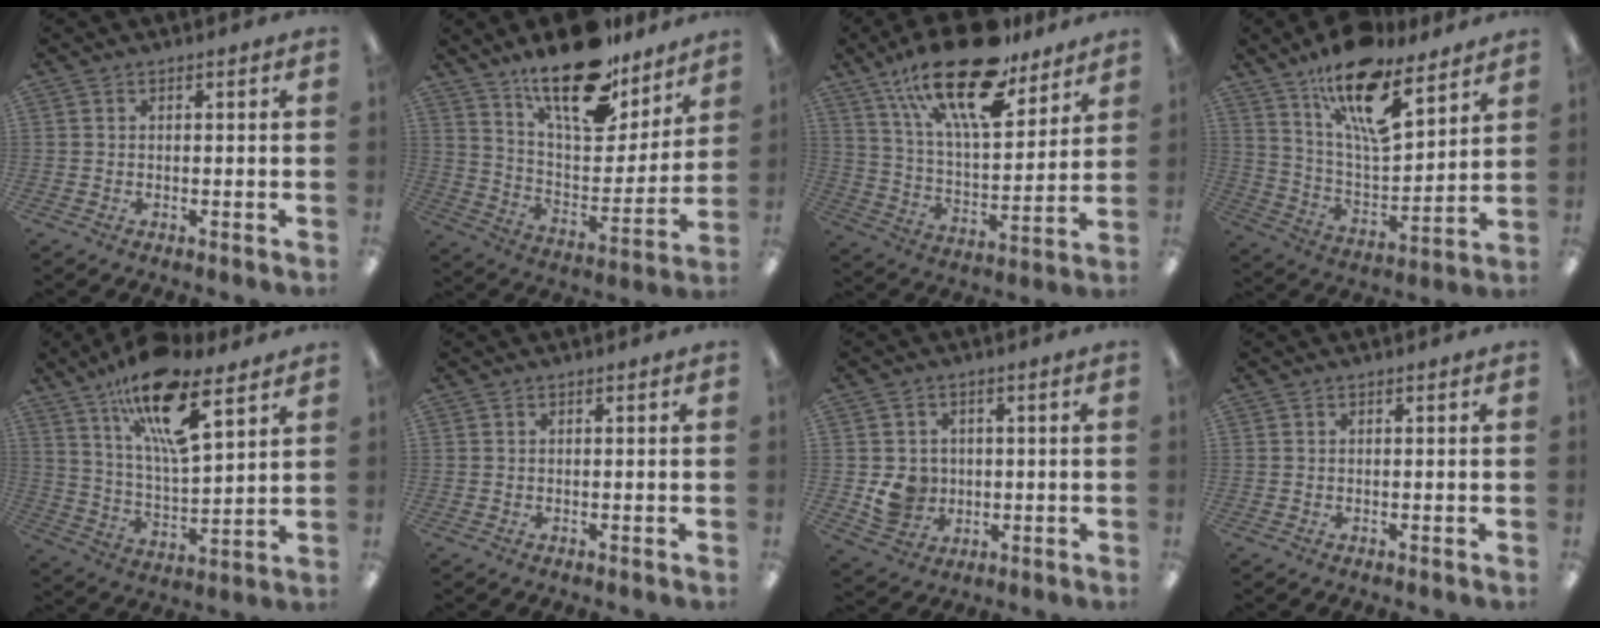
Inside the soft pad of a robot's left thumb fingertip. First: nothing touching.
{"total": 21.9, "force": [16.8, 8.1, 11.6], "torque": [-0.186, -0.107, 0.288]}
{"total": 24.0, "force": [16.4, 8.7, 15.2], "torque": [-0.256, -0.090, 0.280]}
{"total": 18.8, "force": [13.3, 6.7, 11.6], "torque": [-0.196, -0.080, 0.227]}
{"total": 19.2, "force": [12.3, 6.4, 13.3], "torque": [-0.219, -0.063, 0.206]}
{"total": 0.0}
{"total": 6.7, "force": [0.0, 6.4, 2.3], "torque": [-0.035, 0.008, 0.006]}
{"total": 0.0}